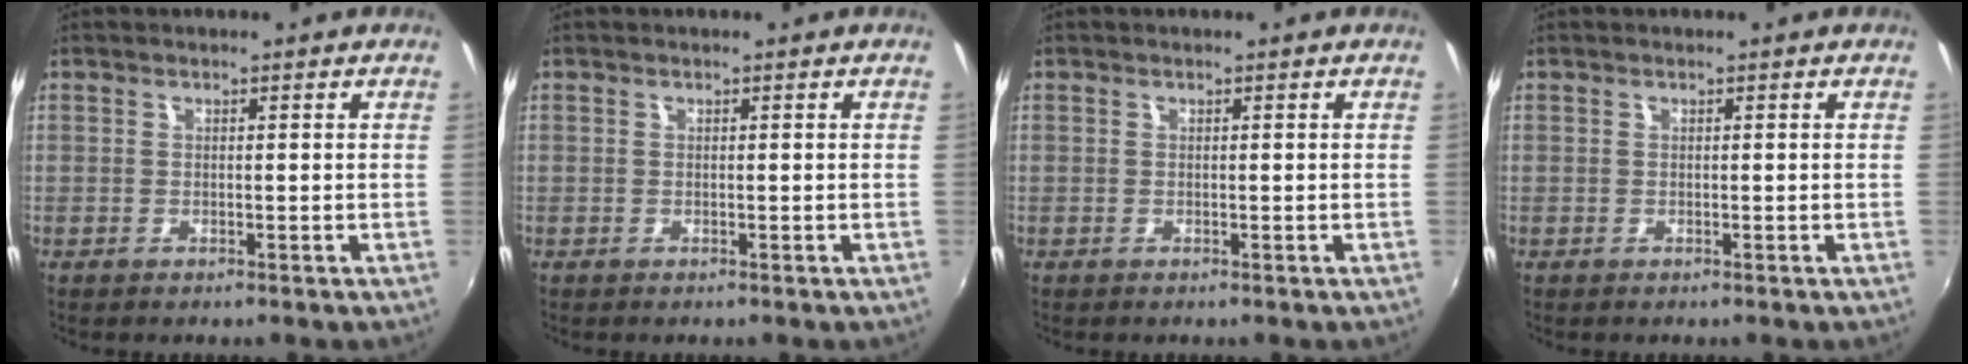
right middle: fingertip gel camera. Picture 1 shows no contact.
{"total": 0.0}
{"total": 0.0}
{"total": 0.0}